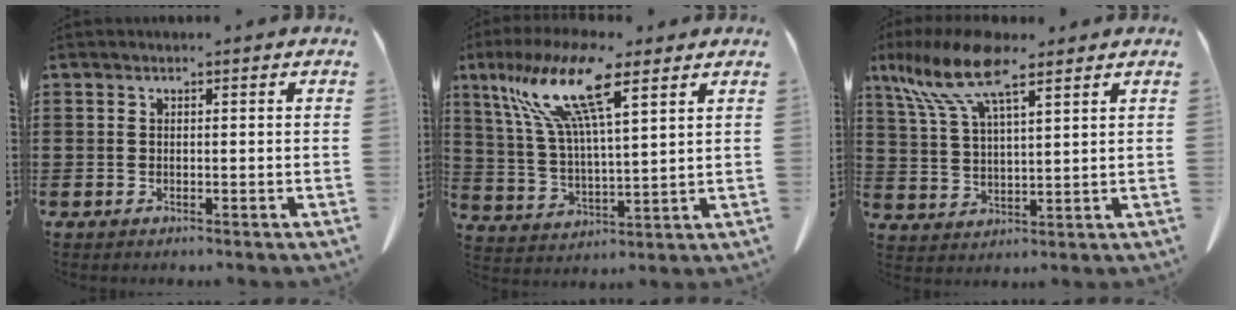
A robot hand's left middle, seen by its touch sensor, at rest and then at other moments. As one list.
[{"total": 13.4, "force": [8.5, 2.7, 10.0], "torque": [-0.230, -0.021, 0.142]}, {"total": 11.0, "force": [7.3, 3.4, 7.5], "torque": [-0.179, -0.014, 0.128]}]